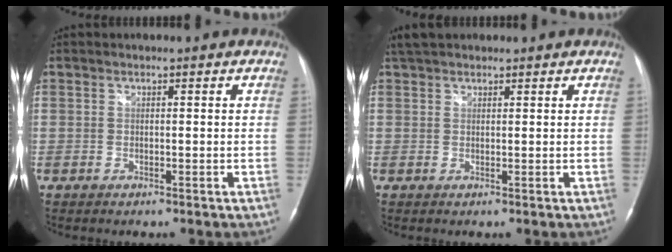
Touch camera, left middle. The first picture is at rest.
{"total": 4.0, "force": [3.4, 1.6, 1.5], "torque": [-0.025, 0.025, 0.059]}